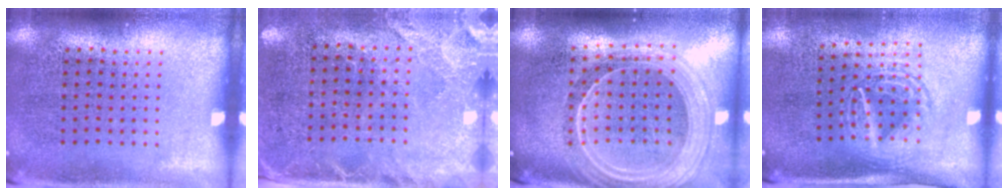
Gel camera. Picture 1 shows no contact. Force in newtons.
{"total": 2.7, "press": 2.2, "slide": 1.6}
{"total": 2.3, "press": 2.0, "slide": 1.1}
{"total": 1.7, "press": 1.4, "slide": 1.0}